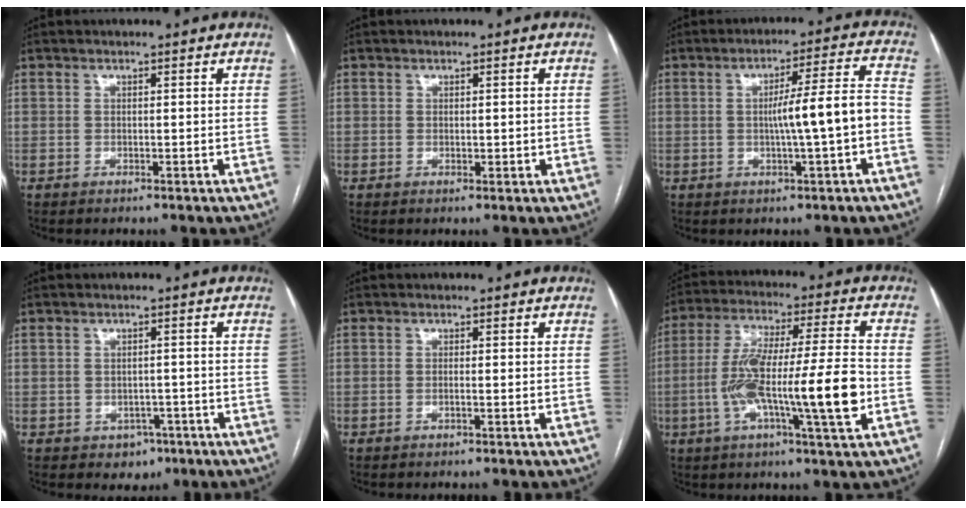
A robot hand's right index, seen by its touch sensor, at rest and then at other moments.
{"total": 1.1, "force": [0.1, 0.8, 0.8], "torque": [-0.011, -0.002, 0.003]}
{"total": 8.7, "force": [-1.4, -0.3, 8.6], "torque": [-0.132, 0.014, -0.020]}
{"total": 3.4, "force": [-1.6, 2.8, 1.1], "torque": [-0.006, 0.009, -0.011]}
{"total": 0.5, "force": [-0.2, 0.0, 0.5], "torque": [-0.010, 0.000, -0.003]}
{"total": 16.8, "force": [-3.6, 1.0, 16.3], "torque": [-0.295, 0.007, -0.064]}